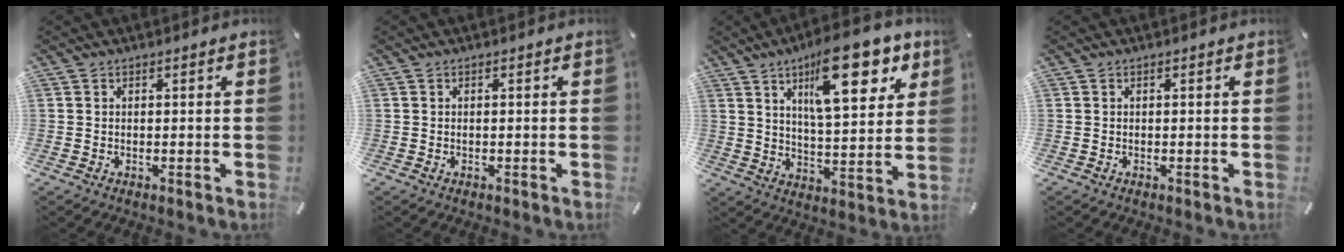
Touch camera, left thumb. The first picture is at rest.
{"total": 0.0}
{"total": 19.5, "force": [10.4, 7.5, 14.6], "torque": [-0.215, -0.046, 0.164]}
{"total": 0.0}